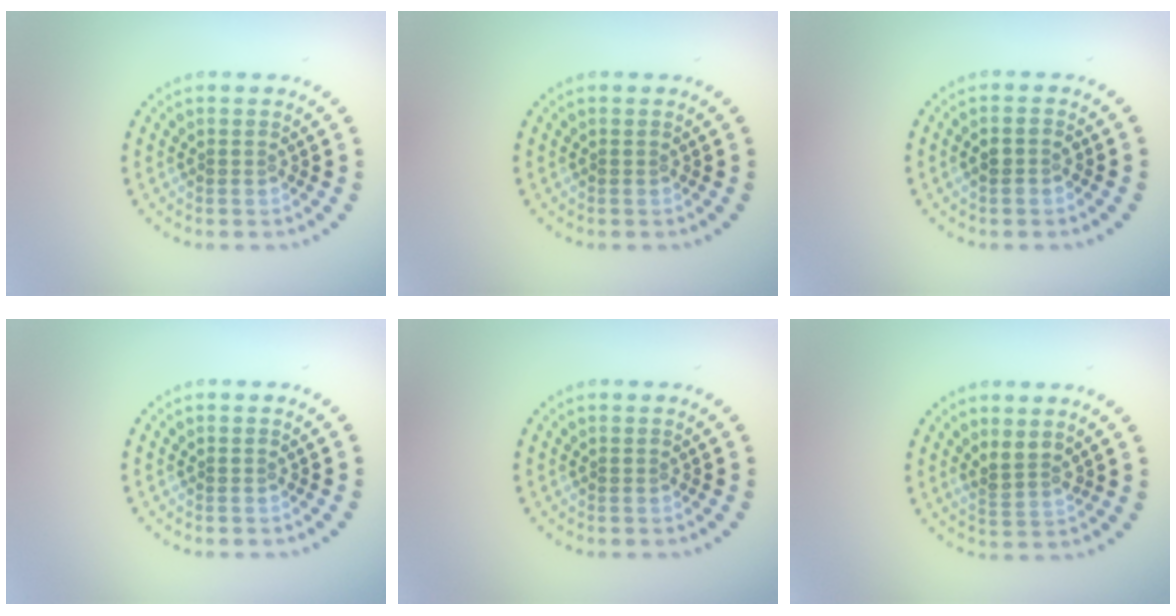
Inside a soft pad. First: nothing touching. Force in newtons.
{"total": 0.0}
{"total": 1.4, "press": 1.3, "slide": 0.2}
{"total": 0.0}
{"total": 0.0}
{"total": 2.0, "press": 1.4, "slide": 1.3}